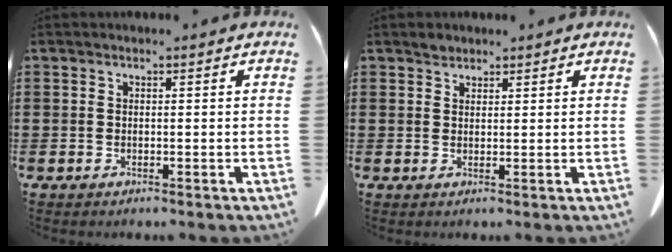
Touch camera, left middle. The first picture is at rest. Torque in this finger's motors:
{"motor_torque": [0.00, 0.01, 0.00, 0.01]}